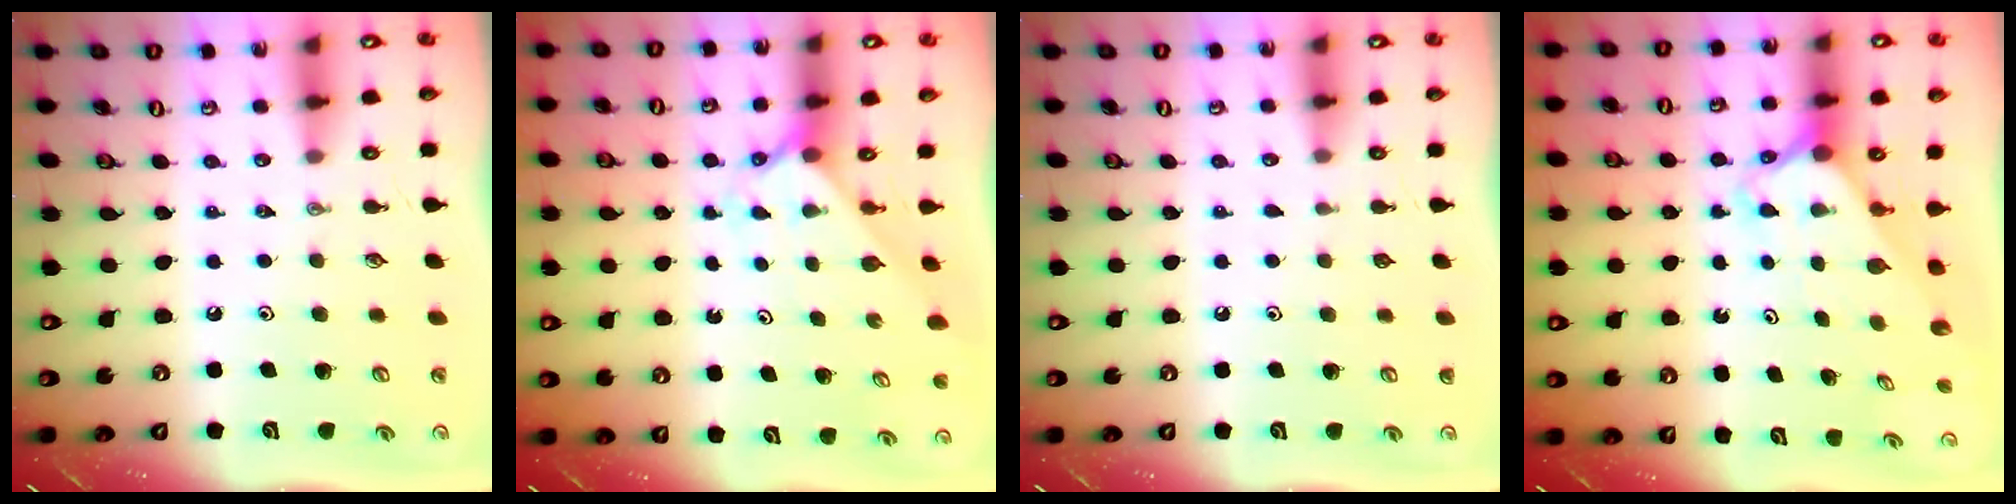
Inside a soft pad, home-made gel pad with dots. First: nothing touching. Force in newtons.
{"total": 2.2, "press": 2.2, "slide": 0.3}
{"total": 0.8, "press": 0.8, "slide": 0.1}
{"total": 2.3, "press": 2.3, "slide": 0.2}